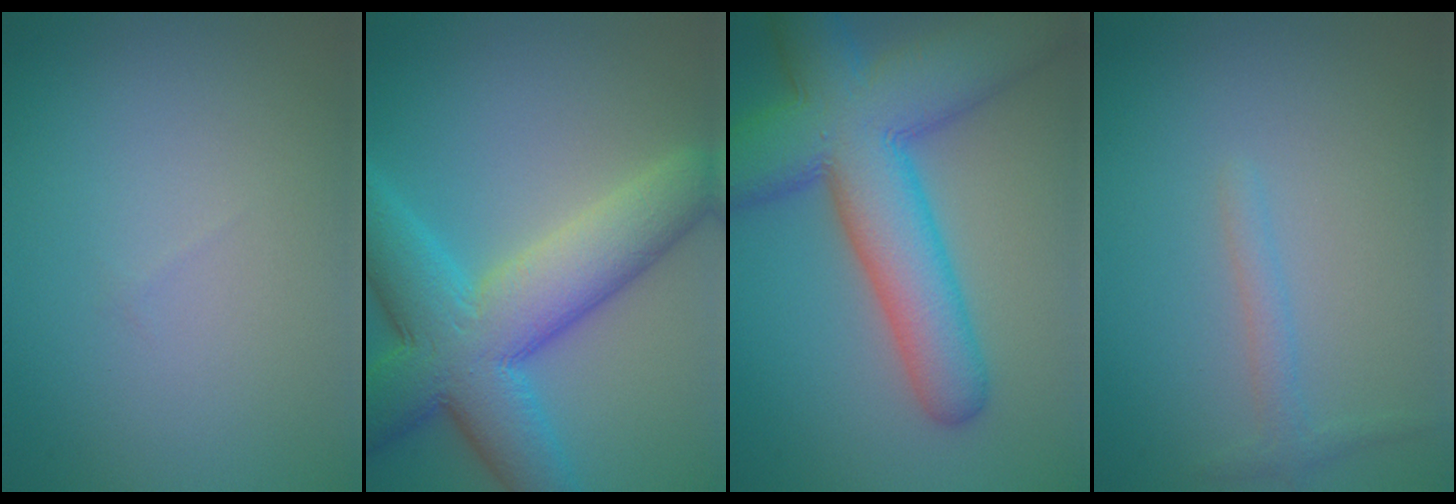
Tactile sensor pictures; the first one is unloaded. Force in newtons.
{"total": 10.6, "press": 10.6, "slide": 0.3}
{"total": 11.9, "press": 11.9, "slide": 0.3}
{"total": 1.4, "press": 1.4, "slide": 0.1}